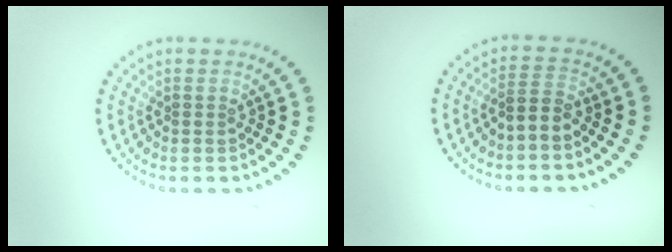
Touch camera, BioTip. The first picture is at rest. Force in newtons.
{"total": 1.8, "press": 1.5, "slide": 0.9}